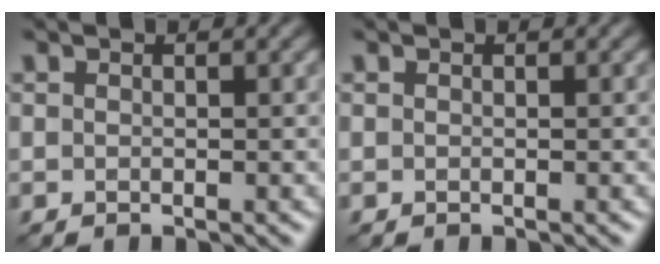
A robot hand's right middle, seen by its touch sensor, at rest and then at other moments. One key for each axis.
{"total": 0.0}